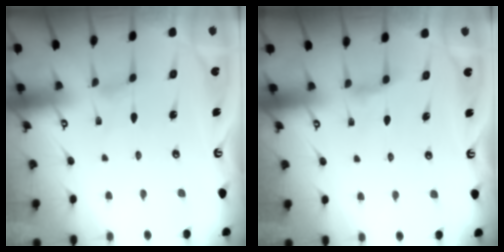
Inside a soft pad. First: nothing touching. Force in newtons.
{"total": 3.5, "press": 3.4, "slide": 0.5}